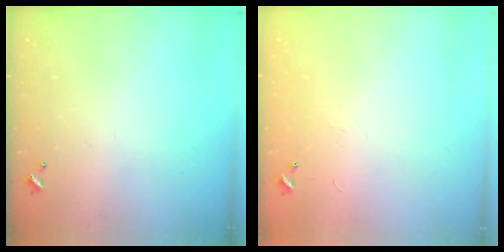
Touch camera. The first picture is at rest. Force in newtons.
{"total": 6.9, "press": 6.9, "slide": 0.9}